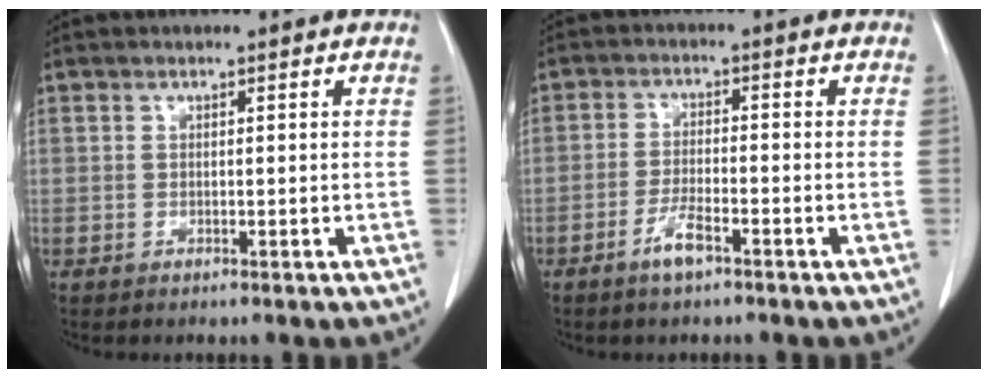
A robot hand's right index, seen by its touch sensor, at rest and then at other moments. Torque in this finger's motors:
{"motor_torque": [0.62, -0.33, 0.14, 0.02]}